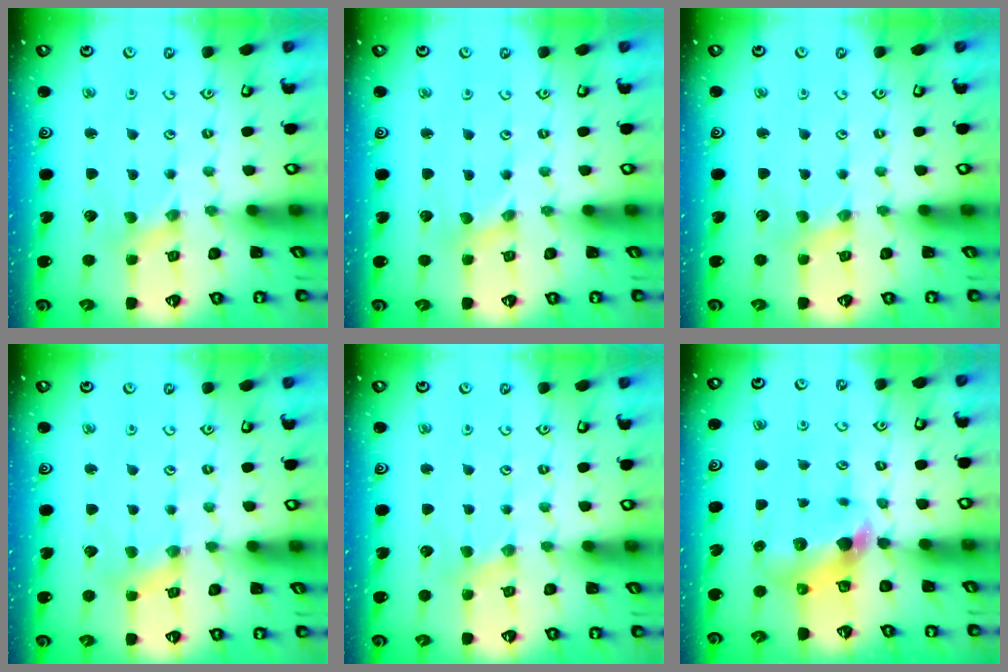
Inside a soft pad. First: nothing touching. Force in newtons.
{"total": 0.0}
{"total": 2.0, "press": 1.9, "slide": 0.4}
{"total": 3.0, "press": 3.0, "slide": 0.3}
{"total": 2.2, "press": 2.2, "slide": 0.4}
{"total": 6.2, "press": 6.1, "slide": 0.7}